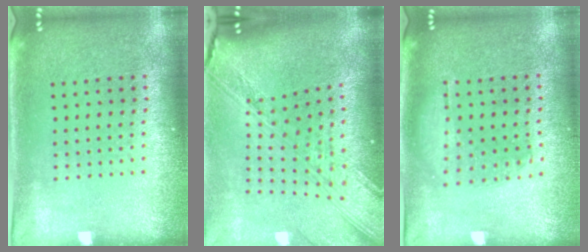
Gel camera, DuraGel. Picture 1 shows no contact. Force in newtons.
{"total": 4.1, "press": 2.9, "slide": 2.8}
{"total": 1.2, "press": 1.1, "slide": 0.4}